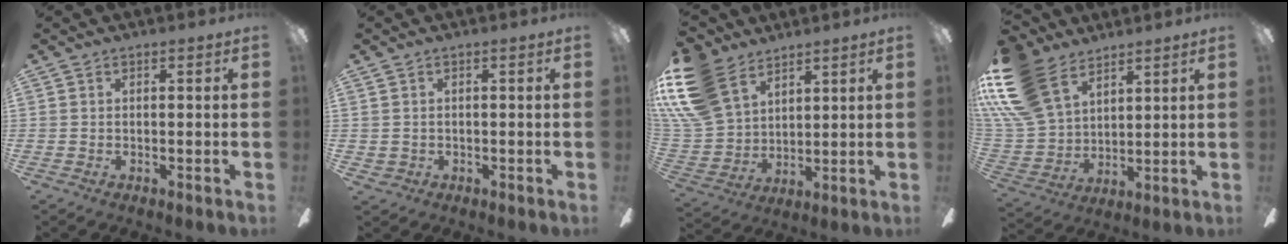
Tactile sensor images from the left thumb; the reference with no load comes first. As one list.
[{"total": 1.3, "force": [0.1, 1.3, 0.3], "torque": [-0.007, 0.002, 0.000]}, {"total": 18.6, "force": [10.5, 11.9, 9.7], "torque": [-0.232, -0.044, 0.198]}, {"total": 20.4, "force": [12.0, 12.6, 10.7], "torque": [-0.254, -0.052, 0.224]}]